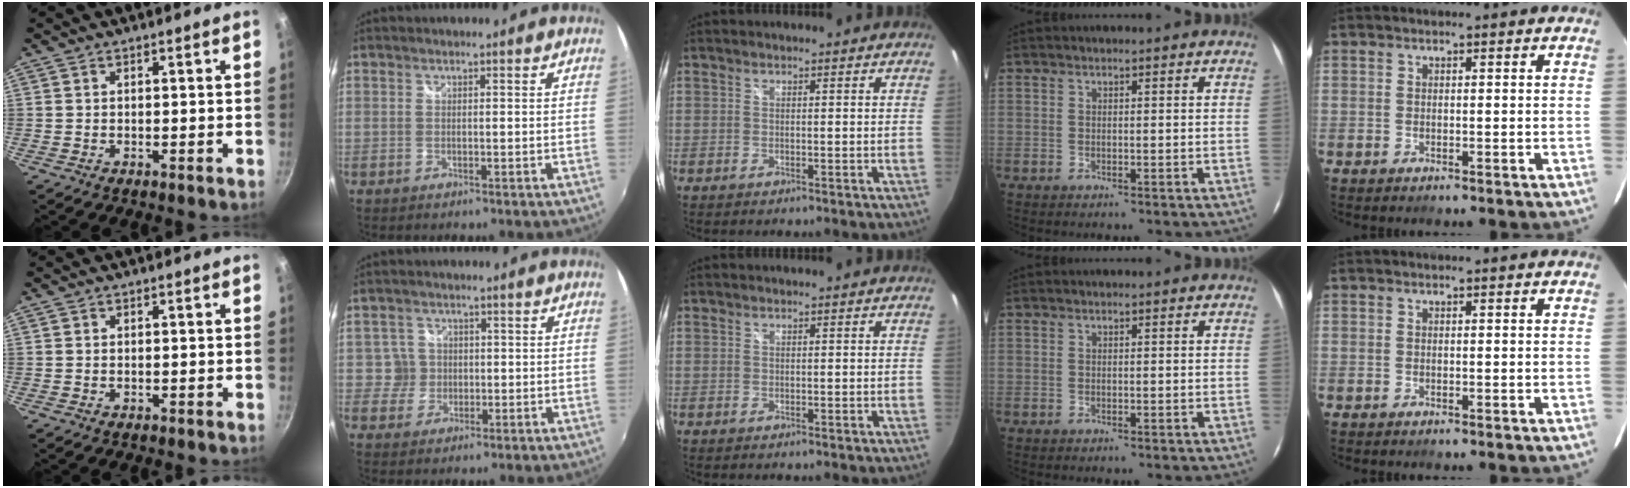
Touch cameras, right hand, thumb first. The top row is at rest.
{"index": {"total": 3.4, "force": [-0.2, 3.4, -0.1], "torque": [0.011, 0.014, -0.003]}}